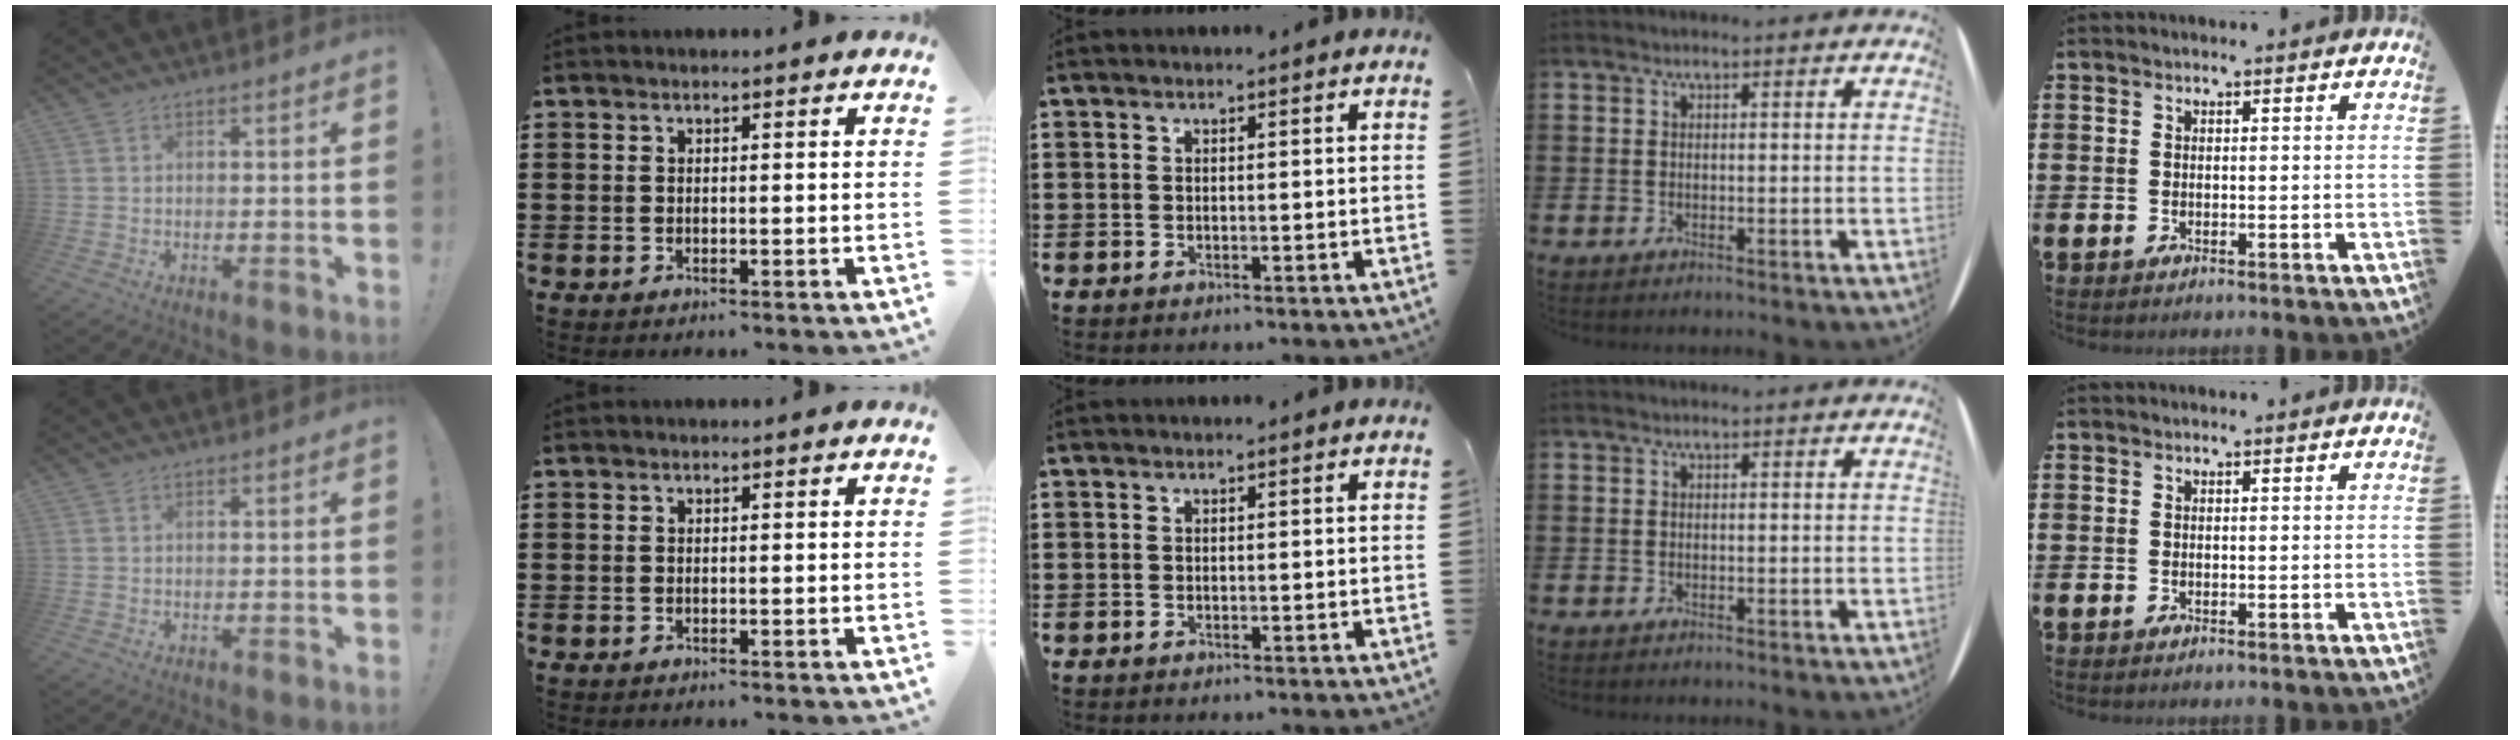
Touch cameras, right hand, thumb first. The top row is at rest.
{}